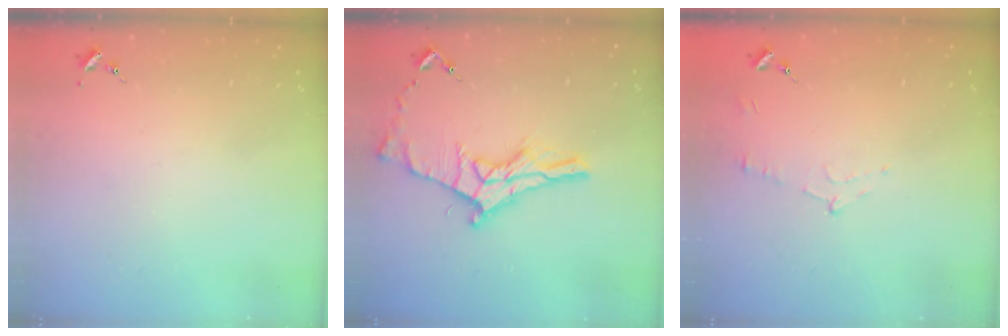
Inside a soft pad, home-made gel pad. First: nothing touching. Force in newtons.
{"total": 13.4, "press": 13.4, "slide": 0.6}
{"total": 5.4, "press": 5.4, "slide": 0.7}